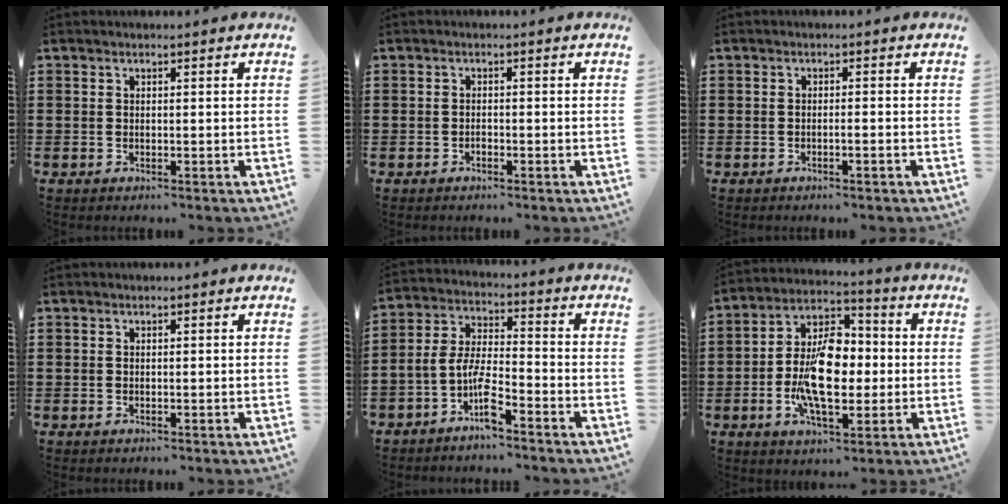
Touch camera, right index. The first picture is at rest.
{"total": 0.8, "force": [-0.5, 0.4, 0.4], "torque": [-0.010, -0.002, -0.010]}
{"total": 0.8, "force": [-0.6, 0.0, 0.6], "torque": [-0.012, -0.002, -0.011]}
{"total": 0.0}
{"total": 6.0, "force": [-4.3, 1.6, 3.9], "torque": [-0.104, -0.011, -0.091]}
{"total": 11.7, "force": [-1.6, 6.3, 9.7], "torque": [-0.196, 0.002, -0.031]}